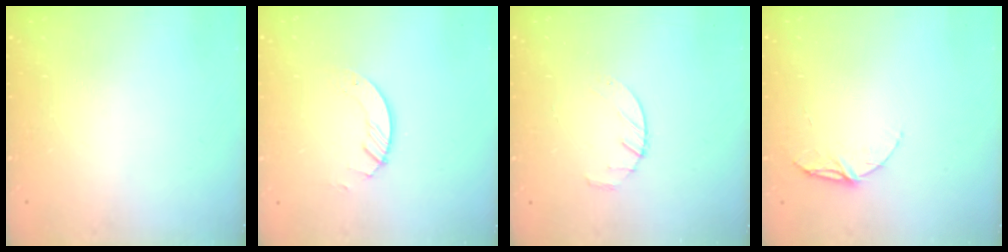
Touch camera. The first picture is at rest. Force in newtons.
{"total": 3.0, "press": 3.0, "slide": 0.2}
{"total": 2.4, "press": 2.3, "slide": 0.3}
{"total": 7.6, "press": 7.6, "slide": 0.6}